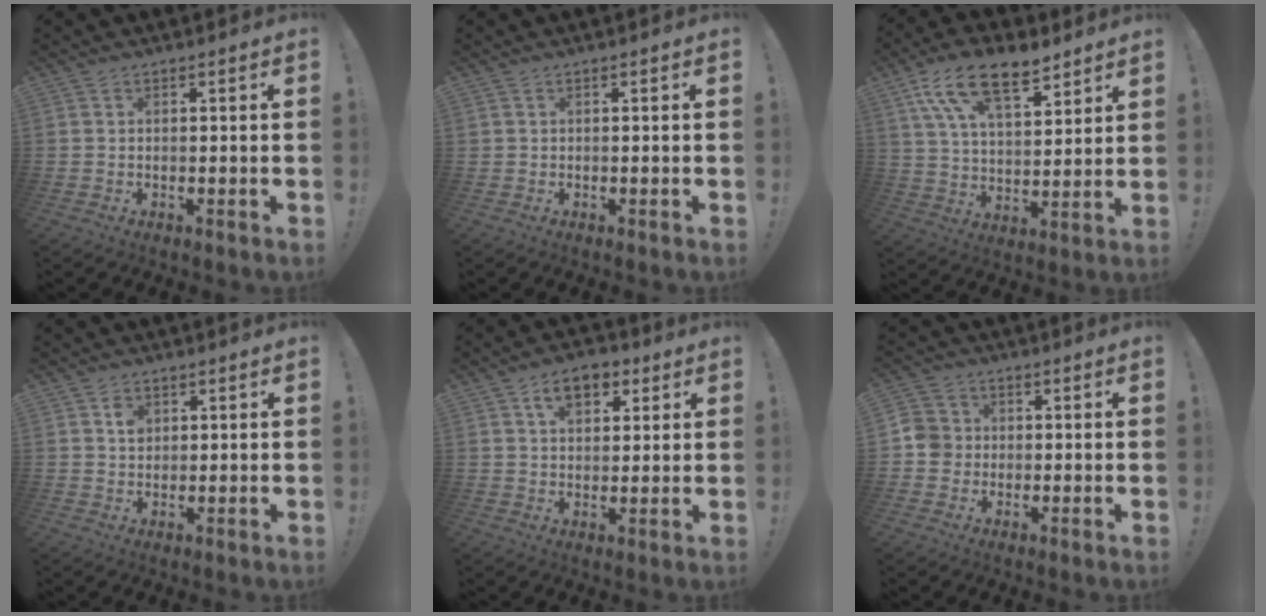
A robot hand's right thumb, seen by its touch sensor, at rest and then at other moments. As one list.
[{"total": 0.6, "force": [0.2, 0.5, 0.0], "torque": [-0.001, 0.002, 0.003]}, {"total": 15.9, "force": [10.3, 6.9, 10.0], "torque": [-0.178, -0.050, 0.187]}, {"total": 2.9, "force": [0.9, 2.4, 1.4], "torque": [-0.013, -0.002, 0.013]}, {"total": 8.6, "force": [4.0, 5.8, 4.9], "torque": [-0.064, -0.002, 0.073]}, {"total": 6.3, "force": [-0.7, 6.0, 1.7], "torque": [-0.037, 0.018, -0.008]}]